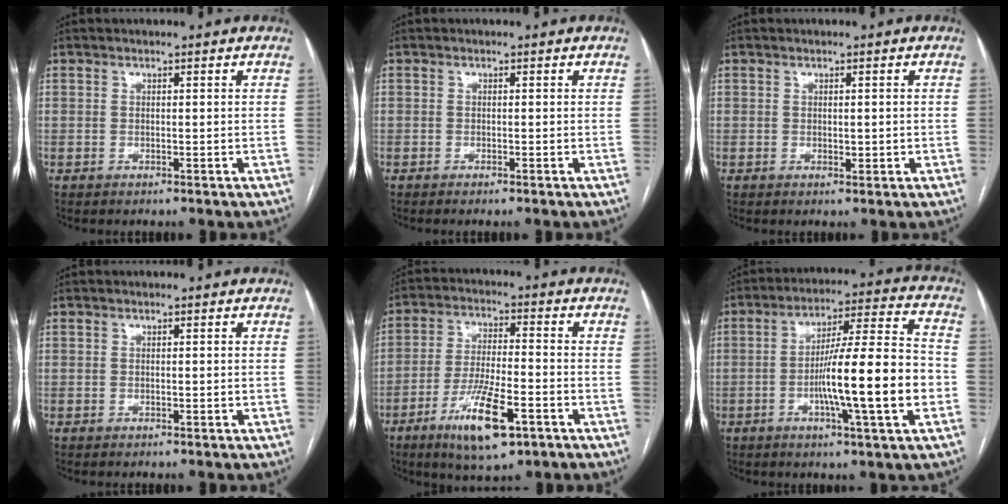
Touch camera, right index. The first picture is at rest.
{"total": 0.6, "force": [-0.5, -0.1, 0.4], "torque": [-0.006, 0.000, -0.009]}
{"total": 1.0, "force": [0.0, 0.5, 0.9], "torque": [-0.013, -0.003, 0.004]}
{"total": 0.0}
{"total": 11.8, "force": [-6.0, 2.7, 9.8], "torque": [-0.185, -0.015, -0.100]}
{"total": 15.7, "force": [-3.6, 0.4, 15.3], "torque": [-0.247, 0.006, -0.059]}